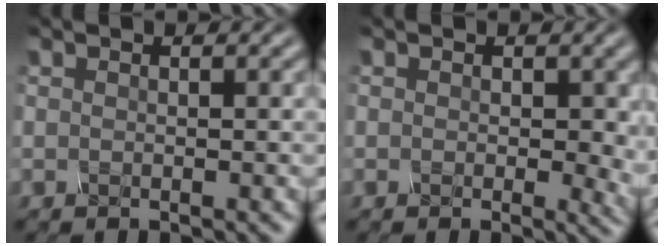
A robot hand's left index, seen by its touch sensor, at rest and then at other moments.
{"total": 3.2, "force": [0.3, 2.0, 2.5], "torque": [-0.023, -0.005, -0.001]}